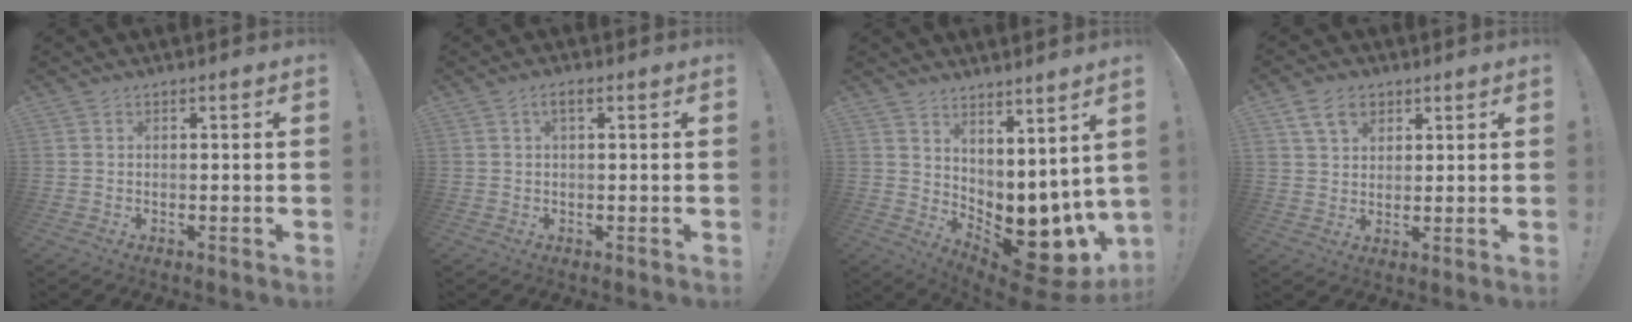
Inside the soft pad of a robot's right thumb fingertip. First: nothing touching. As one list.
[{"total": 2.1, "force": [0.6, 0.5, 1.9], "torque": [-0.033, 0.001, 0.008]}, {"total": 6.0, "force": [-0.8, 3.6, 4.8], "torque": [-0.032, -0.045, -0.010]}, {"total": 8.1, "force": [4.4, 5.7, 3.7], "torque": [-0.056, -0.010, 0.085]}]